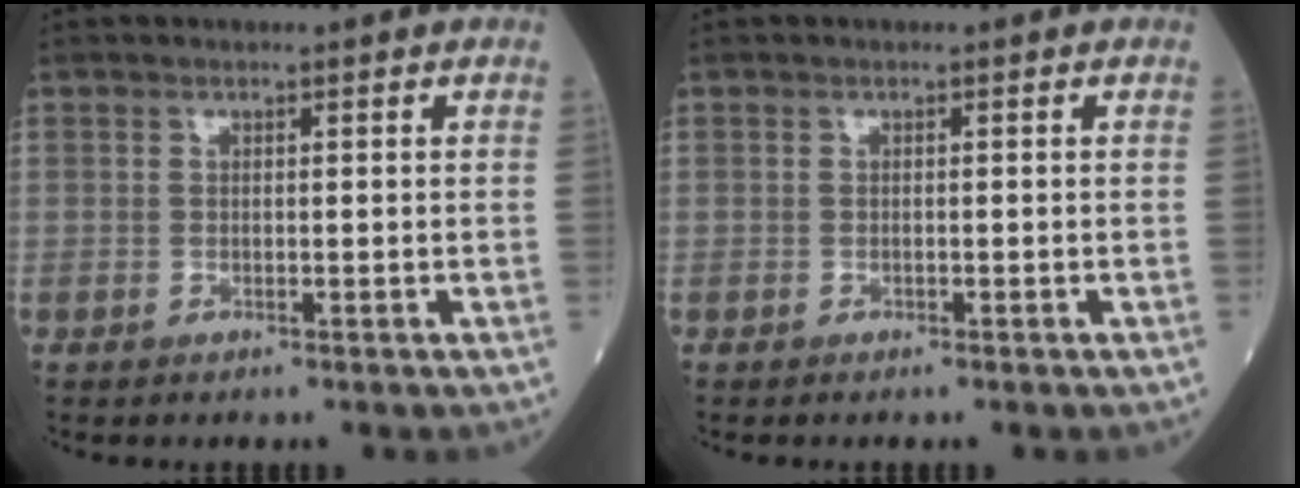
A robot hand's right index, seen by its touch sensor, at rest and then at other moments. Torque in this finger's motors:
{"motor_torque": [-0.07, -0.04, -0.01, 0.01]}